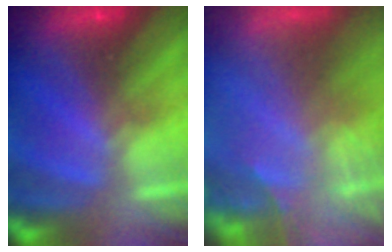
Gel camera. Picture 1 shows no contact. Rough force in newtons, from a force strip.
{"total": 14.6}